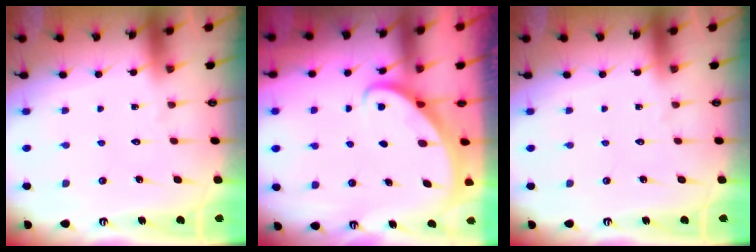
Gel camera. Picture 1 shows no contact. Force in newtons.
{"total": 2.7, "press": 2.7, "slide": 0.3}
{"total": 0.0}